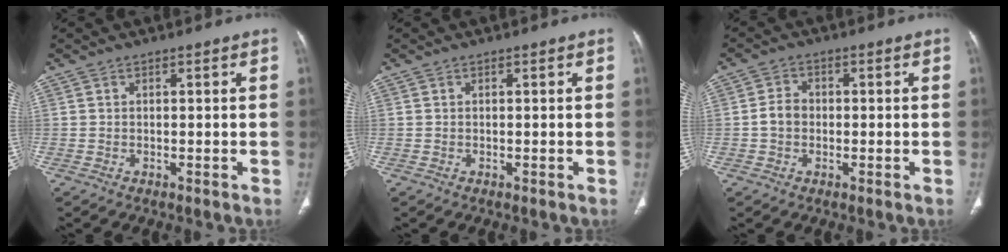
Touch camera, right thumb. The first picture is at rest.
{"total": 0.0}
{"total": 3.6, "force": [-0.4, 2.9, 2.1], "torque": [-0.031, 0.012, -0.015]}